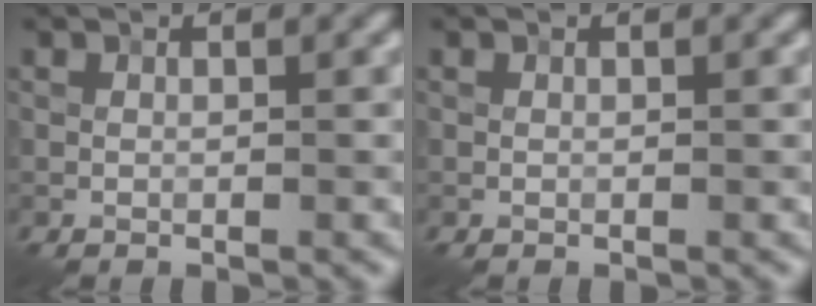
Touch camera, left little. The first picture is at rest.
{"total": 0.0}